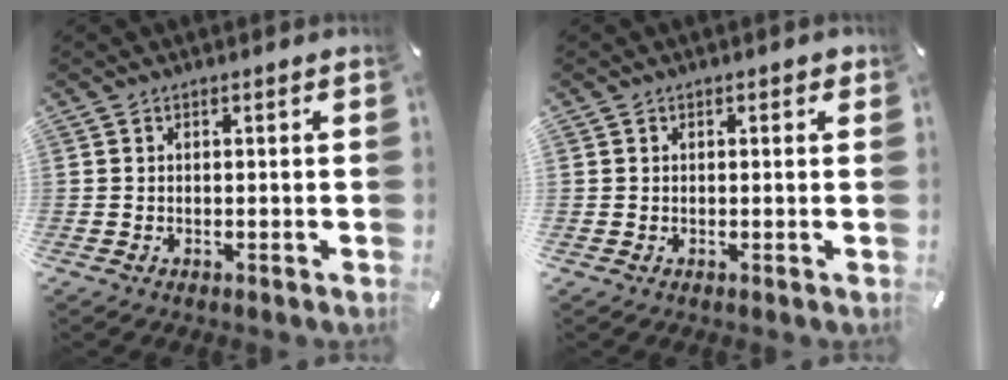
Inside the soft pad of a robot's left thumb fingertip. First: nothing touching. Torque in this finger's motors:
{"motor_torque": [0.02, 0.10, -0.03, 0.06, -0.16]}